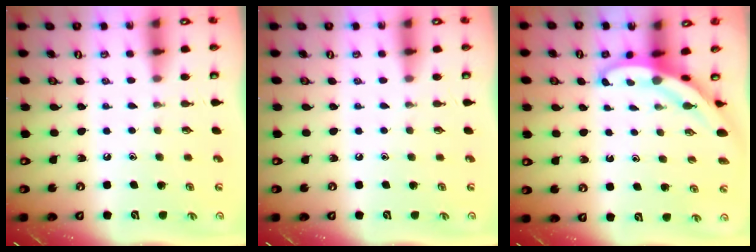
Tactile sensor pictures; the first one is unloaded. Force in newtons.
{"total": 0.0}
{"total": 4.0, "press": 4.0, "slide": 0.1}